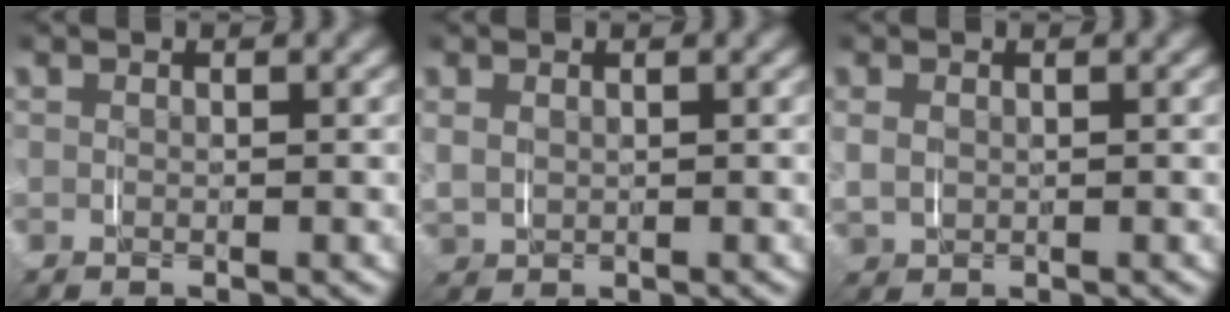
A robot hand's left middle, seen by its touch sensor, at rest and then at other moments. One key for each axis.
{"total": 2.0, "fx": 0.8, "fy": 1.7, "fz": 0.9, "tx": -0.035, "ty": -0.006, "tz": 0.021}
{"total": 2.5, "fx": 0.5, "fy": 2.2, "fz": 1.2, "tx": -0.043, "ty": -0.005, "tz": 0.015}